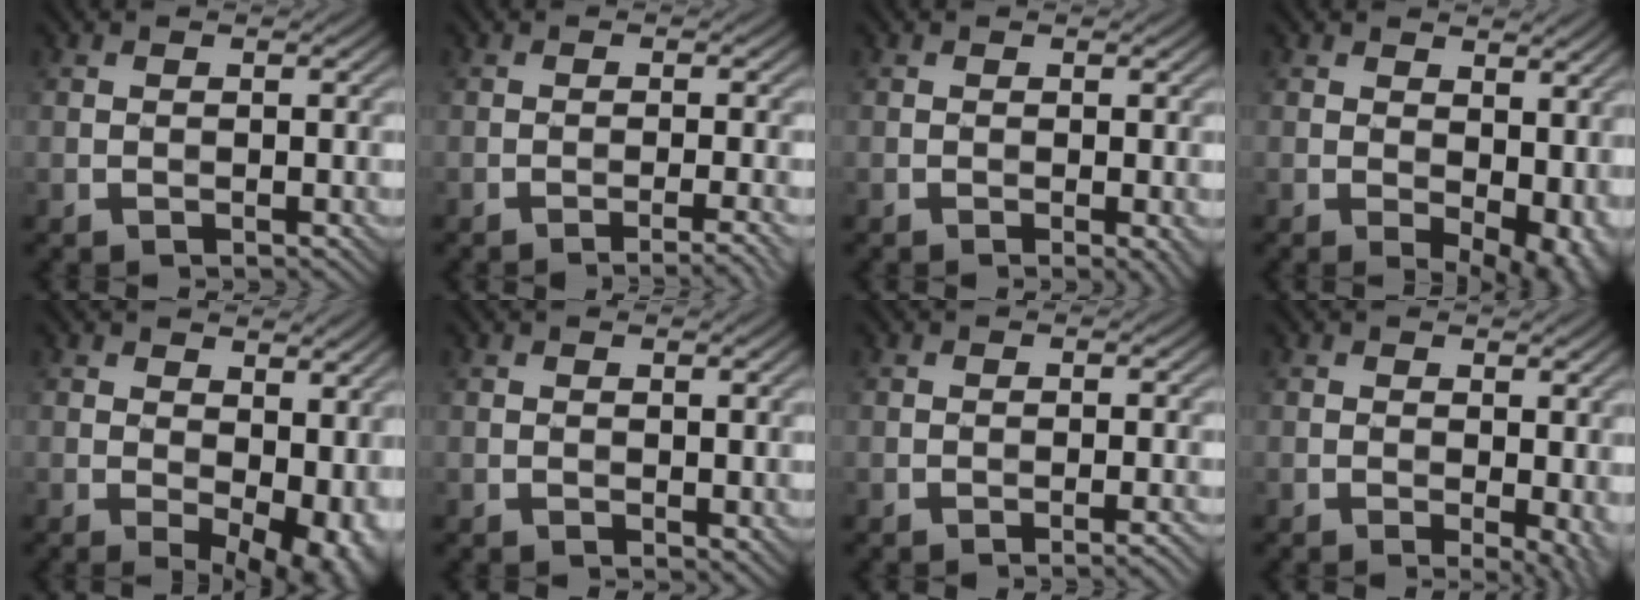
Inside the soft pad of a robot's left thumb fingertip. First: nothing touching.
{"total": 3.2, "force": [-1.6, 0.5, 2.7], "torque": [-0.035, 0.010, -0.033]}
{"total": 1.4, "force": [-0.4, 0.1, 1.3], "torque": [-0.021, -0.001, -0.007]}
{"total": 8.9, "force": [0.1, 5.2, 7.2], "torque": [-0.086, -0.014, 0.020]}
{"total": 11.4, "force": [-0.2, 6.5, 9.3], "torque": [-0.105, -0.018, 0.028]}
{"total": 1.0, "force": [0.2, 0.7, 0.7], "torque": [-0.009, -0.002, 0.008]}
{"total": 1.4, "force": [-0.6, 0.3, 1.2], "torque": [-0.010, 0.009, -0.017]}
{"total": 3.9, "force": [-0.2, 1.5, 3.6], "torque": [-0.043, -0.003, -0.002]}